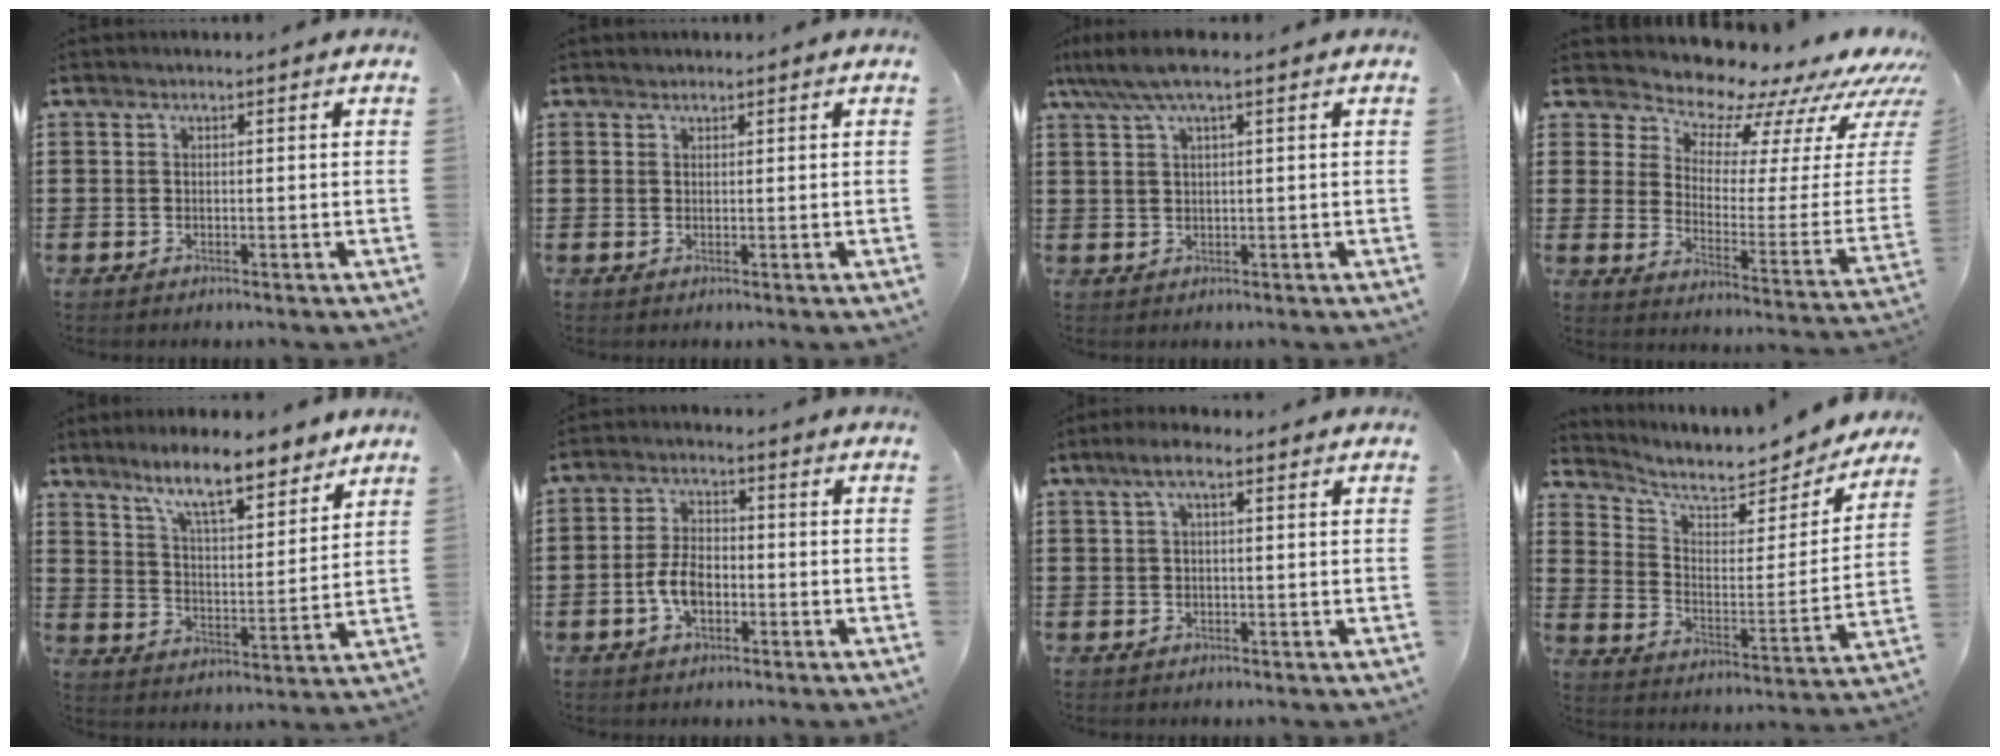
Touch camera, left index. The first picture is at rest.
{"total": 0.7, "force": [0.6, 0.4, 0.1], "torque": [-0.003, 0.001, 0.012]}
{"total": 4.1, "force": [1.9, 0.7, 3.6], "torque": [-0.080, 0.003, 0.029]}
{"total": 8.4, "force": [7.9, 2.3, 1.5], "torque": [-0.034, -0.086, 0.129]}
{"total": 9.7, "force": [8.1, 1.3, 5.1], "torque": [-0.106, -0.037, 0.141]}
{"total": 5.3, "force": [-1.7, 2.9, 4.2], "torque": [-0.101, -0.001, -0.037]}
{"total": 3.0, "force": [0.8, 0.8, 2.8], "torque": [-0.062, 0.004, 0.009]}
{"total": 6.9, "force": [5.9, 1.9, 3.1], "torque": [-0.082, -0.041, 0.098]}